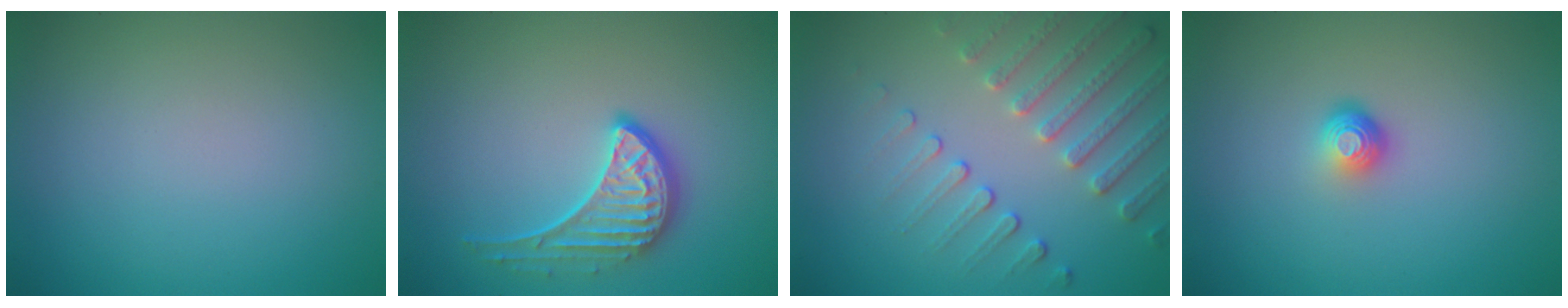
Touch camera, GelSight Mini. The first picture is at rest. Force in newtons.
{"total": 3.5, "press": 3.0, "slide": 1.8}
{"total": 4.0, "press": 3.3, "slide": 2.3}
{"total": 1.9, "press": 1.3, "slide": 1.4}